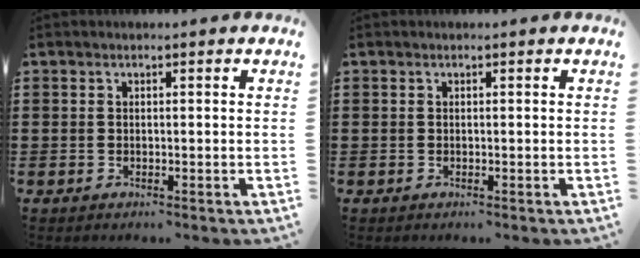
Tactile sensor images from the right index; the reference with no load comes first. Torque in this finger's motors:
{"motor_torque": [0.00, 0.00, 0.00, 0.00]}